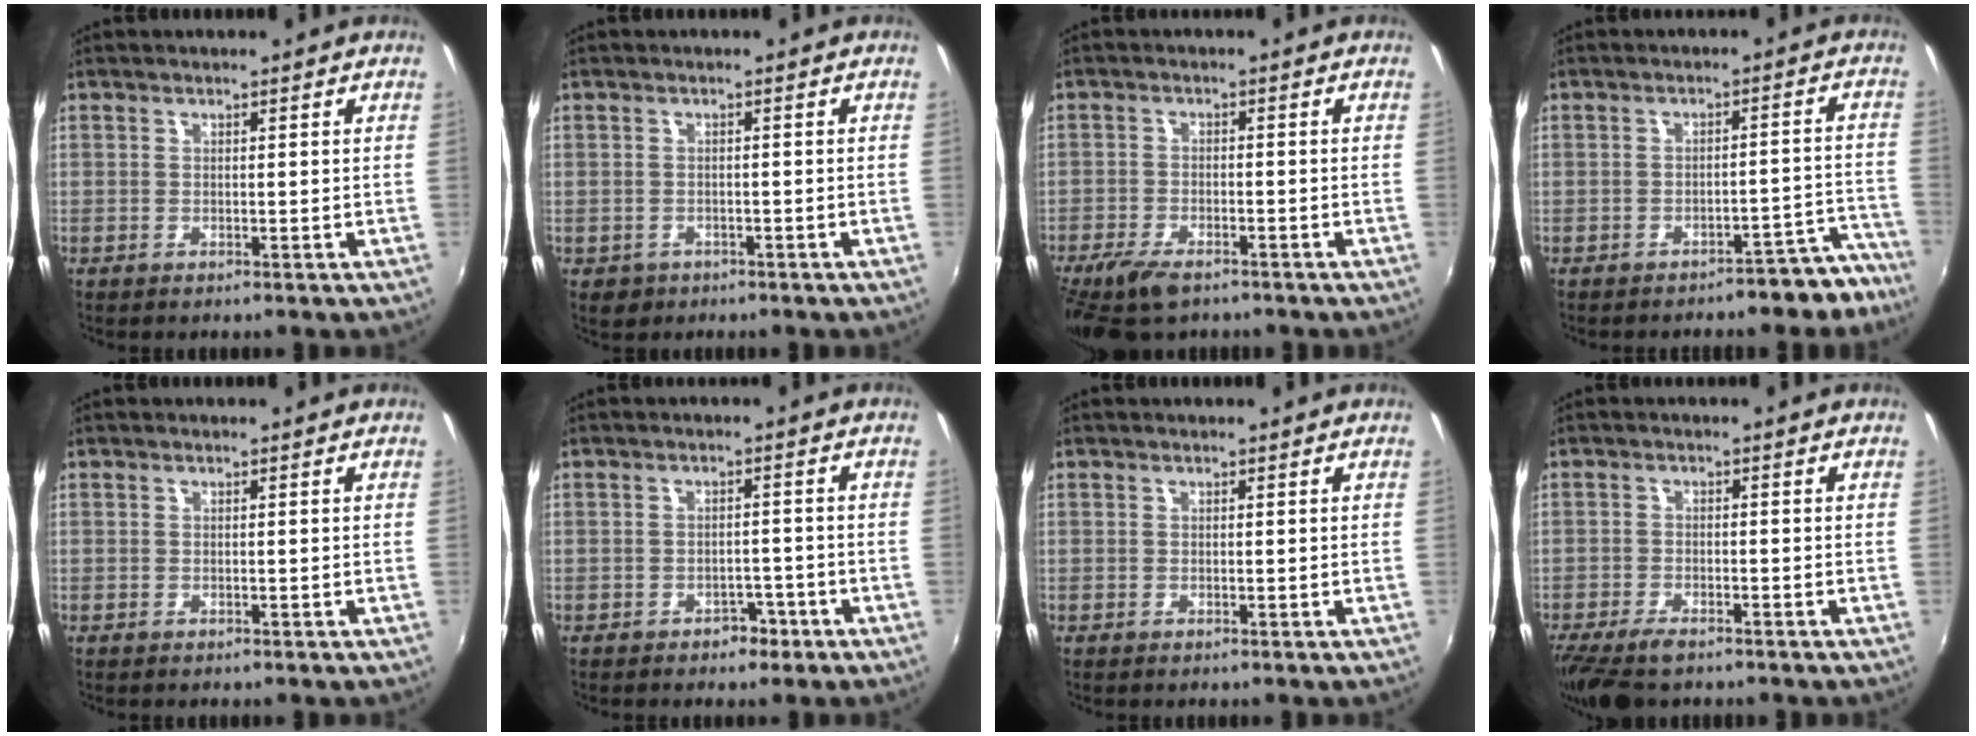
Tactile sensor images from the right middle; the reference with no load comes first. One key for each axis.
{"total": 3.0, "fx": -1.3, "fy": 2.5, "fz": 0.9, "tx": -0.025, "ty": -0.002, "tz": -0.015}
{"total": 7.5, "fx": -5.7, "fy": 2.7, "fz": 4.0, "tx": -0.104, "ty": -0.020, "tz": -0.104}
{"total": 7.1, "fx": -6.5, "fy": 2.2, "fz": 1.6, "tx": -0.004, "ty": 0.047, "tz": -0.064}
{"total": 0.0}
{"total": 3.1, "fx": -2.1, "fy": 2.0, "fz": 1.0, "tx": -0.023, "ty": 0.004, "tz": -0.024}
{"total": 0.0}
{"total": 8.9, "fx": -6.9, "fy": 2.9, "fz": 4.9, "tx": -0.122, "ty": -0.035, "tz": -0.125}